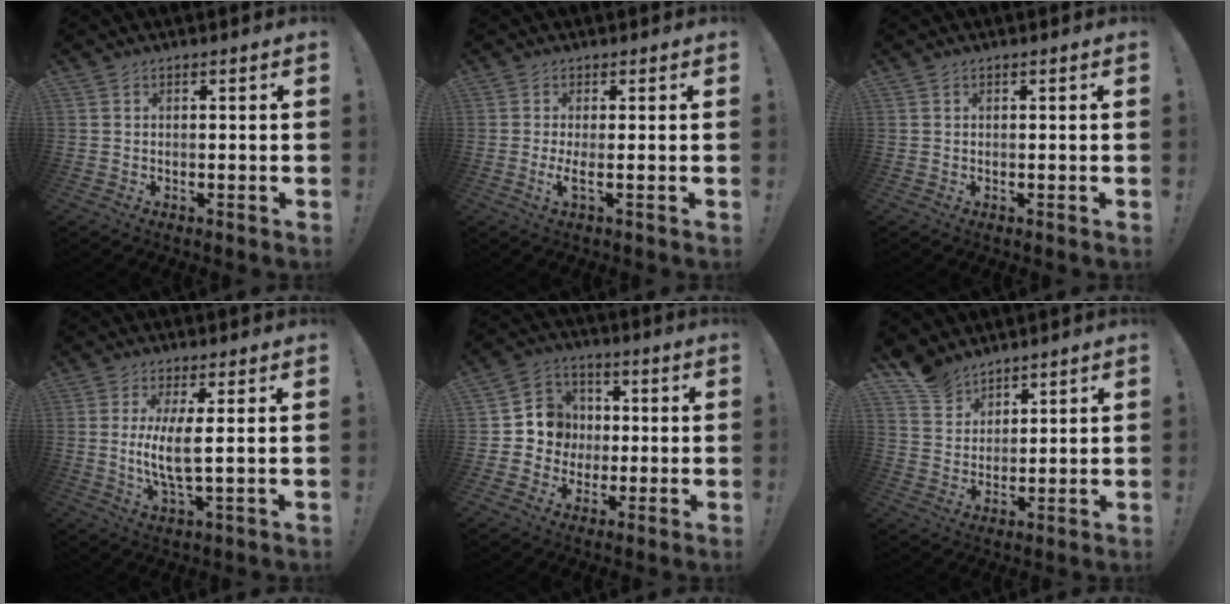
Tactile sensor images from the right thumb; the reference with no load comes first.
{"total": 3.3, "force": [0.2, -0.4, 3.2], "torque": [-0.057, -0.021, 0.001]}
{"total": 0.0}
{"total": 7.8, "force": [1.0, 1.1, 7.6], "torque": [-0.157, -0.015, 0.013]}
{"total": 9.6, "force": [-1.0, 9.2, 2.3], "torque": [-0.015, 0.010, -0.009]}
{"total": 8.2, "force": [6.7, 4.4, 1.3], "torque": [-0.029, -0.045, 0.132]}